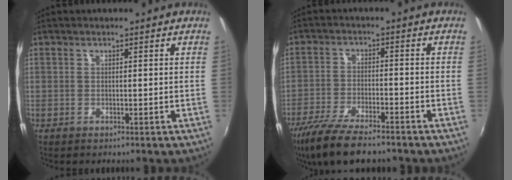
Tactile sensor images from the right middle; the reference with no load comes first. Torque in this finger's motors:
{"motor_torque": [1.10, -1.04, 0.38, 0.12]}